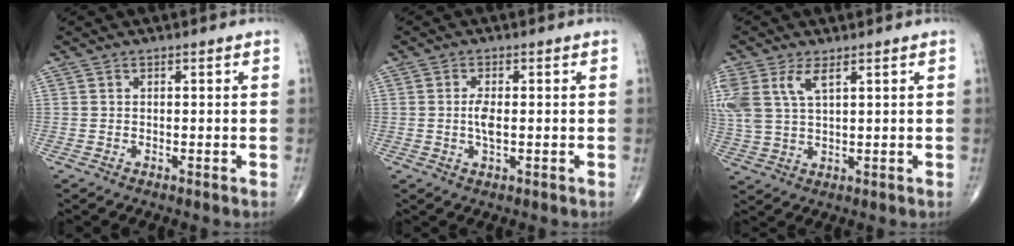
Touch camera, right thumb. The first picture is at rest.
{"total": 3.0, "force": [-0.1, 1.1, 2.8], "torque": [-0.055, -0.004, -0.006]}
{"total": 9.4, "force": [3.9, 4.5, 7.3], "torque": [-0.182, 0.005, 0.089]}